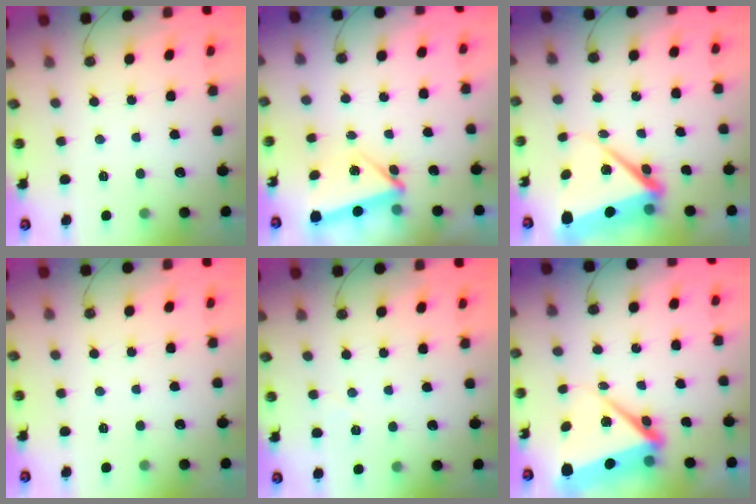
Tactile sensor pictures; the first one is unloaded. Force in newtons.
{"total": 5.4, "press": 5.4, "slide": 0.9}
{"total": 10.4, "press": 10.2, "slide": 1.7}
{"total": 0.0}
{"total": 3.3, "press": 2.8, "slide": 1.7}
{"total": 10.1, "press": 10.0, "slide": 1.7}